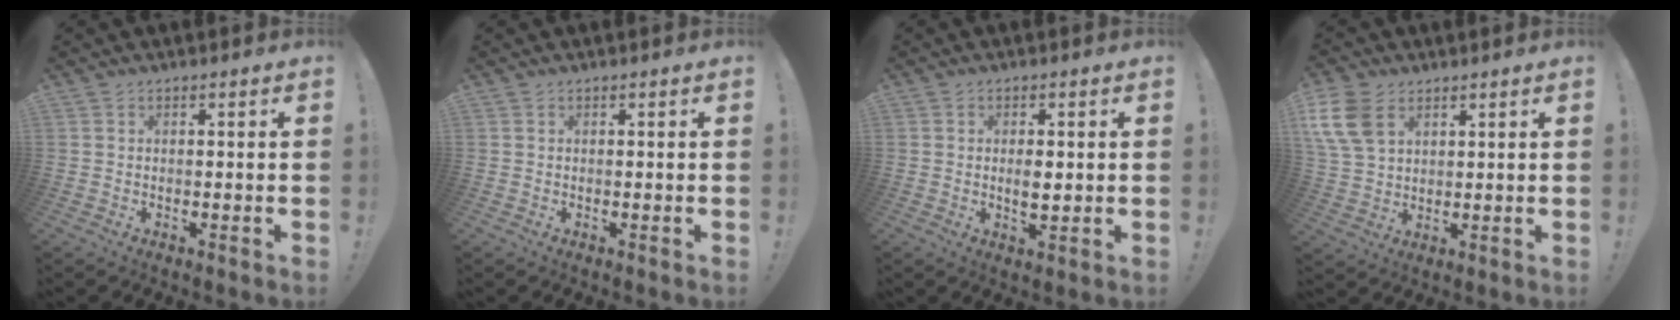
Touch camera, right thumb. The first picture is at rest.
{"total": 0.0}
{"total": 3.6, "force": [0.1, 1.6, 3.2], "torque": [-0.043, -0.009, -0.005]}
{"total": 12.1, "force": [5.6, 8.3, 6.9], "torque": [-0.146, -0.014, 0.113]}